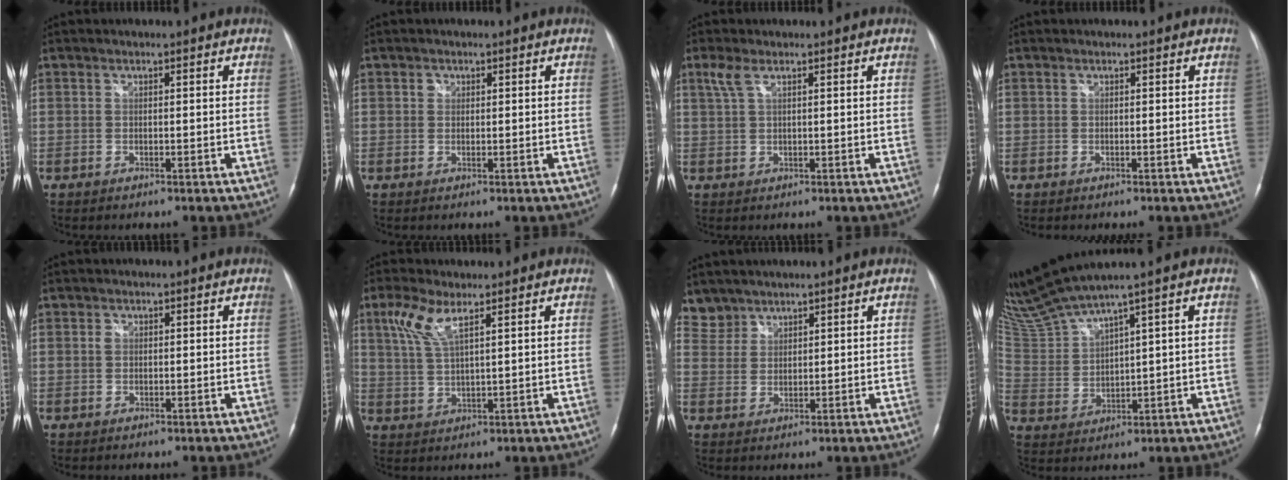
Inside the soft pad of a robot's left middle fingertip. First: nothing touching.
{"total": 1.0, "force": [0.4, 0.9, 0.2], "torque": [0.001, 0.001, 0.005]}
{"total": 2.5, "force": [1.5, 0.7, 2.0], "torque": [-0.058, 0.016, 0.038]}
{"total": 0.0}
{"total": 0.8, "force": [0.3, 0.6, 0.4], "torque": [-0.007, 0.001, 0.006]}
{"total": 5.9, "force": [3.3, 1.2, 4.8], "torque": [-0.115, 0.011, 0.072]}
{"total": 3.7, "force": [3.2, 1.7, -0.6], "torque": [0.020, 0.009, 0.067]}
{"total": 7.8, "force": [7.1, -1.6, 2.9], "torque": [-0.080, 0.000, 0.160]}